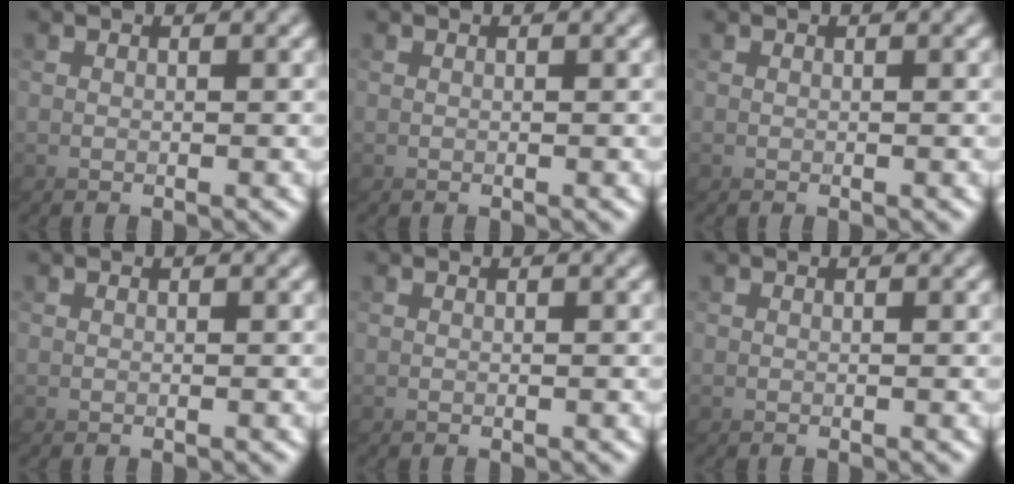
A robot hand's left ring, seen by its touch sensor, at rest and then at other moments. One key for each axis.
{"total": 0.0}
{"total": 0.0}
{"total": 0.0}
{"total": 0.0}
{"total": 0.0}